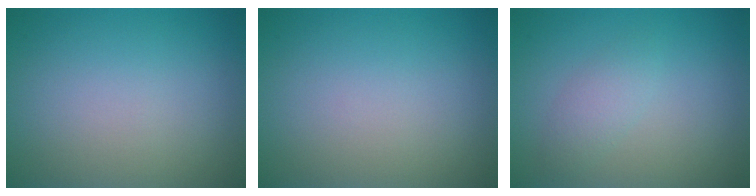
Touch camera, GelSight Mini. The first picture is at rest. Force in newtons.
{"total": 0.0}
{"total": 1.7, "press": 1.7, "slide": 0.0}